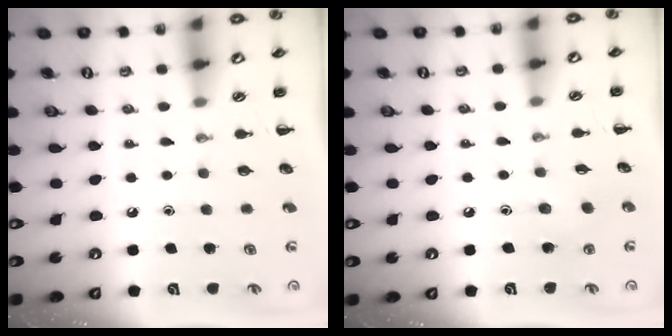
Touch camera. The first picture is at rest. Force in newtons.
{"total": 4.2, "press": 4.0, "slide": 1.3}